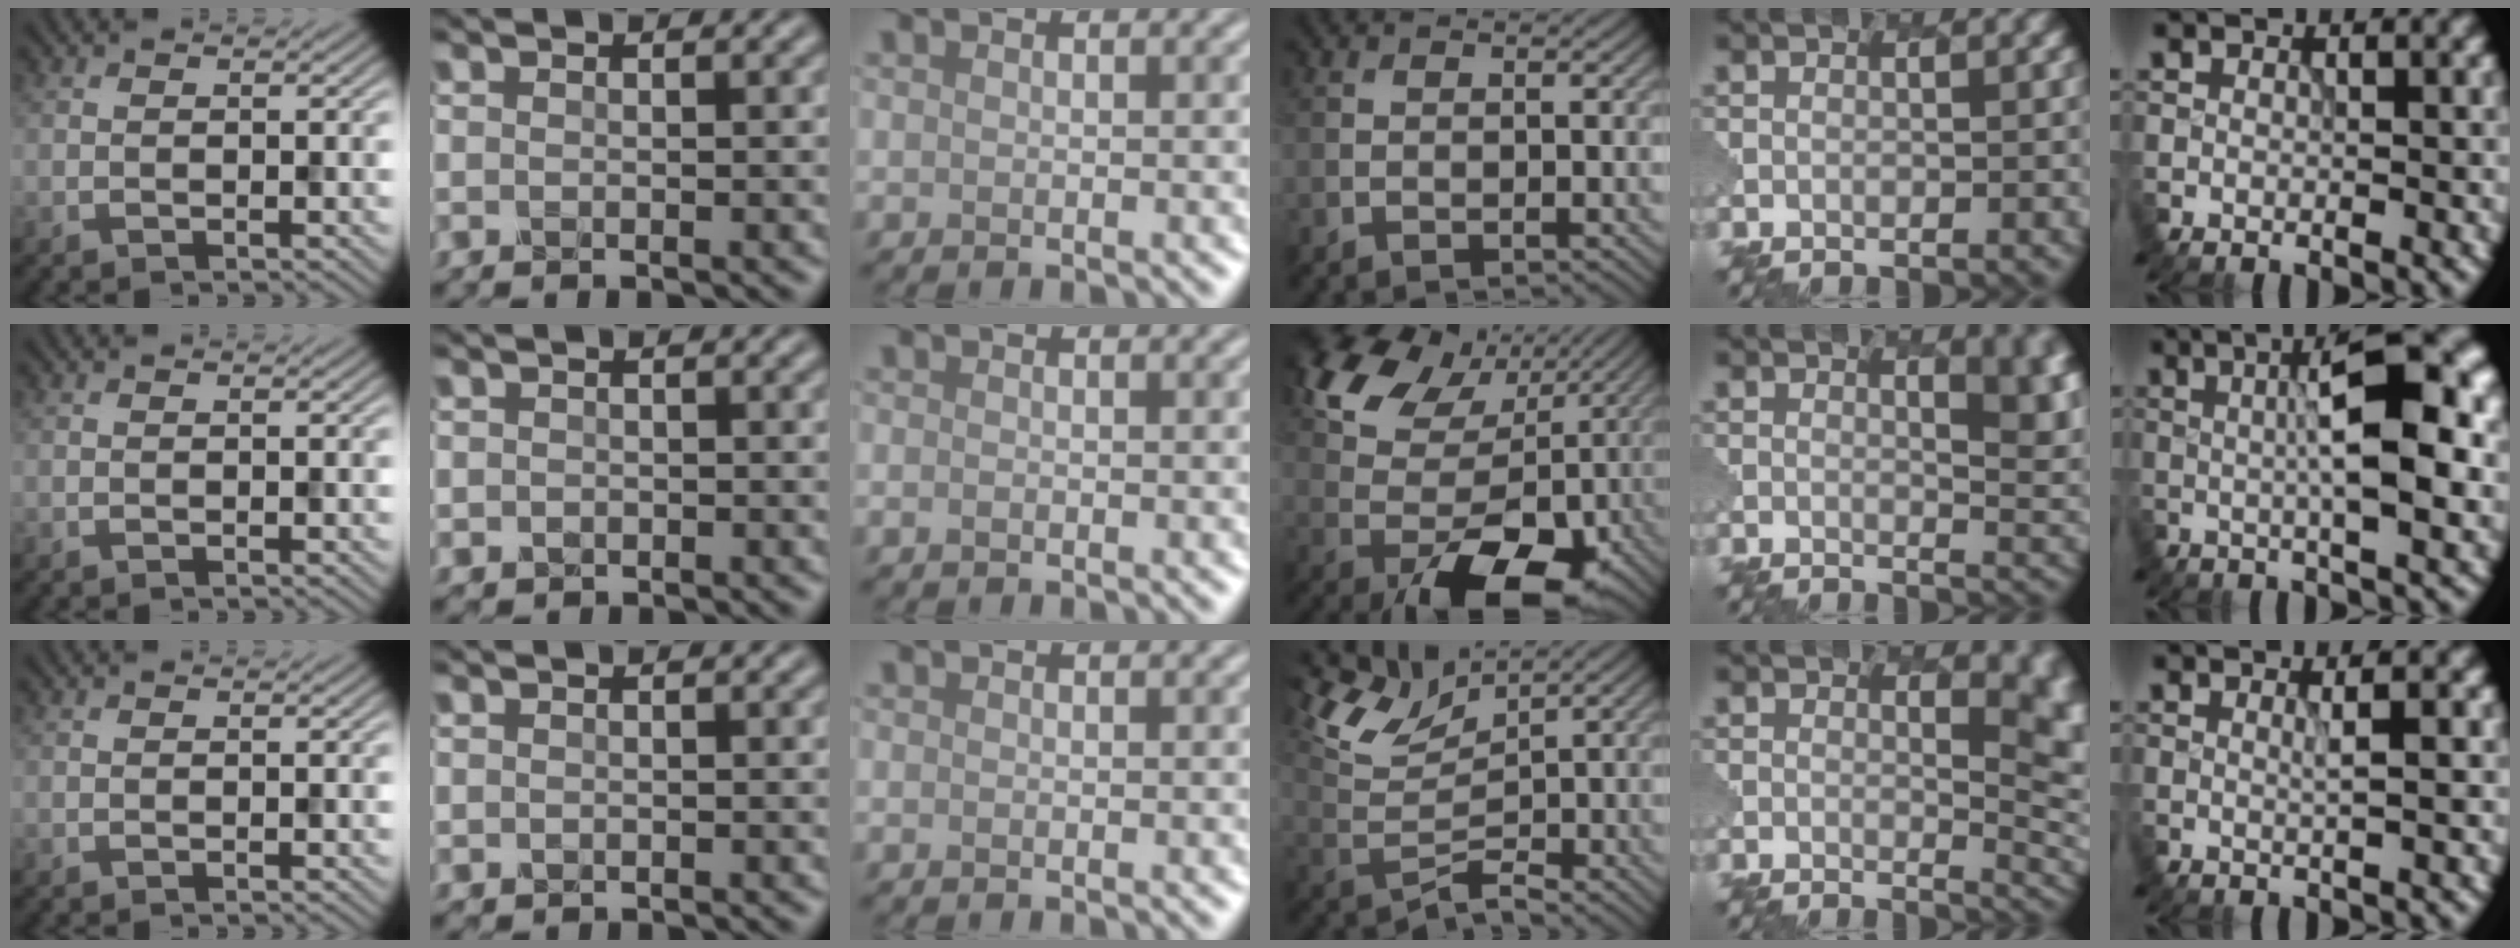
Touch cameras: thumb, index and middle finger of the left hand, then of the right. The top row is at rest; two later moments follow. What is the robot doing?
{"motion": "dispense", "object": "glue stick"}